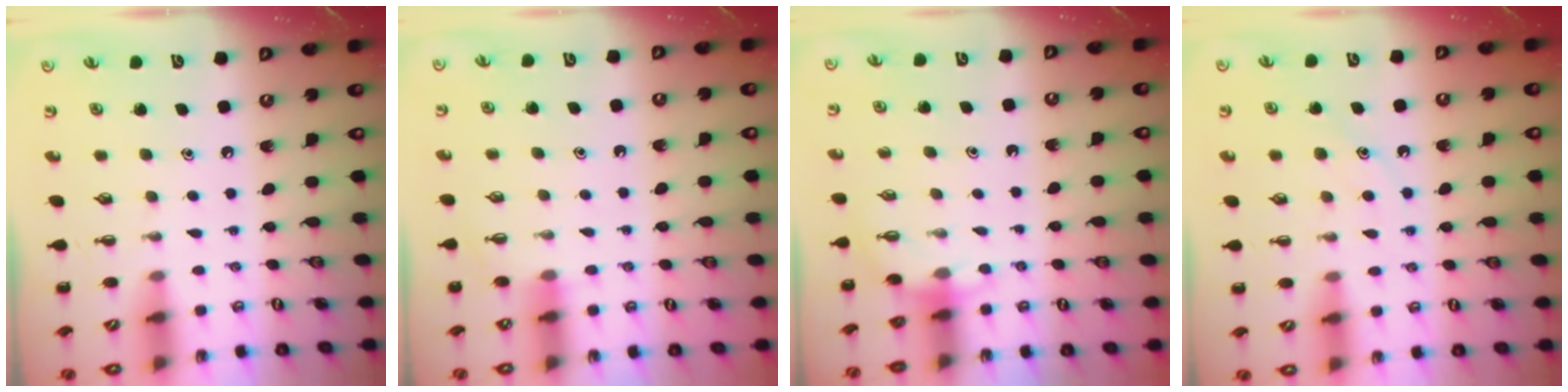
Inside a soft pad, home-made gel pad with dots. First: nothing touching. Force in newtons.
{"total": 5.0, "press": 4.8, "slide": 1.4}
{"total": 3.6, "press": 3.6, "slide": 0.3}
{"total": 9.9, "press": 9.8, "slide": 1.1}